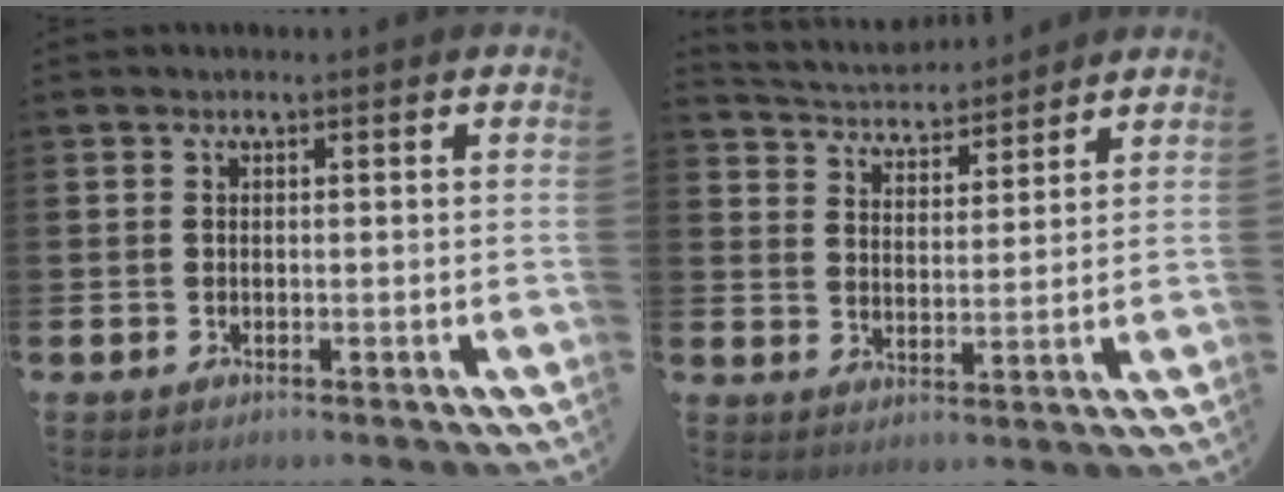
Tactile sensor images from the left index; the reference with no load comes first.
{"total": 4.3, "force": [4.1, 1.0, -0.3], "torque": [-0.022, -0.030, 0.071]}